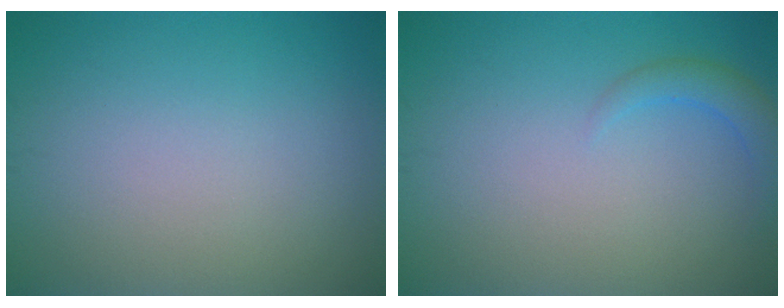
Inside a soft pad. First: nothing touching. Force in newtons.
{"total": 2.0, "press": 1.9, "slide": 0.1}